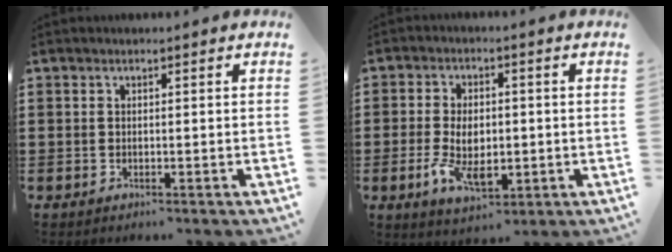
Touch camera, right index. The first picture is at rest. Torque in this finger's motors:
{"motor_torque": [1.68, 0.45, 0.28, 0.12]}